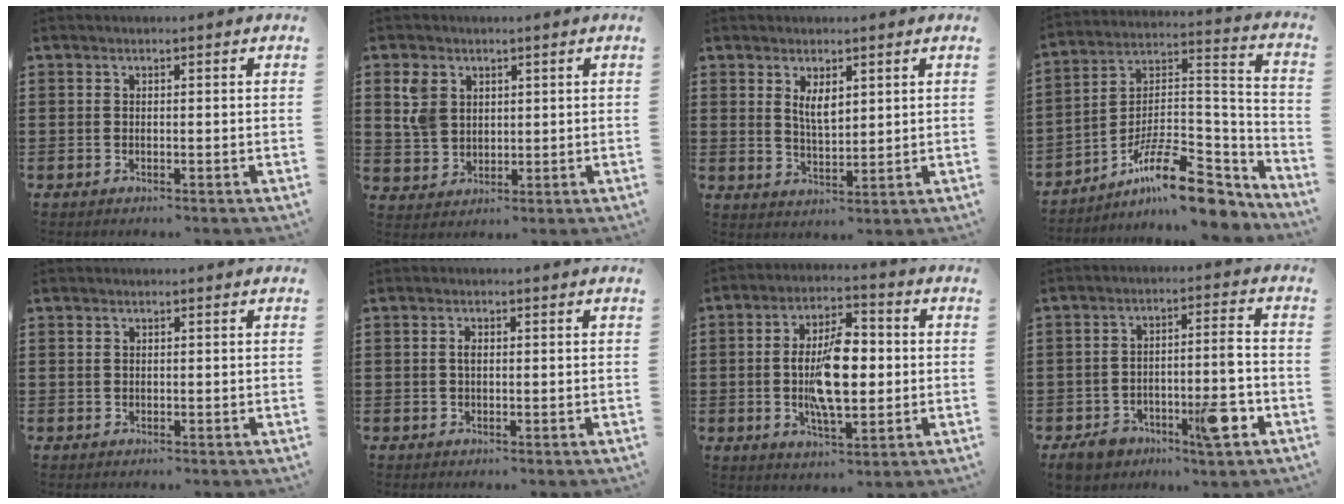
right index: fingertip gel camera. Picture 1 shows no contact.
{"total": 5.2, "force": [2.3, 4.1, 2.2], "torque": [-0.061, 0.015, 0.044]}
{"total": 3.4, "force": [1.6, 1.4, 2.7], "torque": [-0.049, -0.001, 0.026]}
{"total": 13.6, "force": [-9.4, 4.2, 8.9], "torque": [-0.148, 0.025, -0.169]}
{"total": 0.6, "force": [0.3, 0.5, 0.2], "torque": [-0.004, 0.004, 0.005]}
{"total": 1.3, "force": [0.1, 0.6, 1.1], "torque": [-0.024, 0.003, 0.001]}
{"total": 11.0, "force": [-0.5, 4.6, 9.9], "torque": [-0.204, 0.000, -0.018]}
{"total": 10.7, "force": [-4.8, 3.8, 8.8], "torque": [-0.125, 0.015, -0.079]}